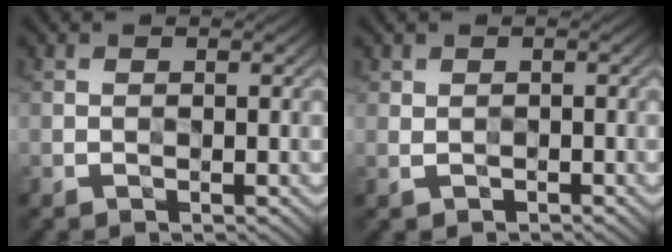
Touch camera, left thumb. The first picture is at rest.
{"total": 0.9, "force": [0.1, 0.7, 0.4], "torque": [-0.010, -0.005, 0.005]}